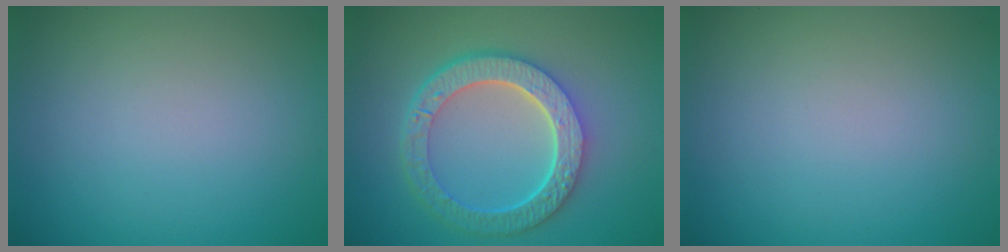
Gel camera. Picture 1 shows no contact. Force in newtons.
{"total": 6.4, "press": 4.9, "slide": 4.1}
{"total": 0.0}